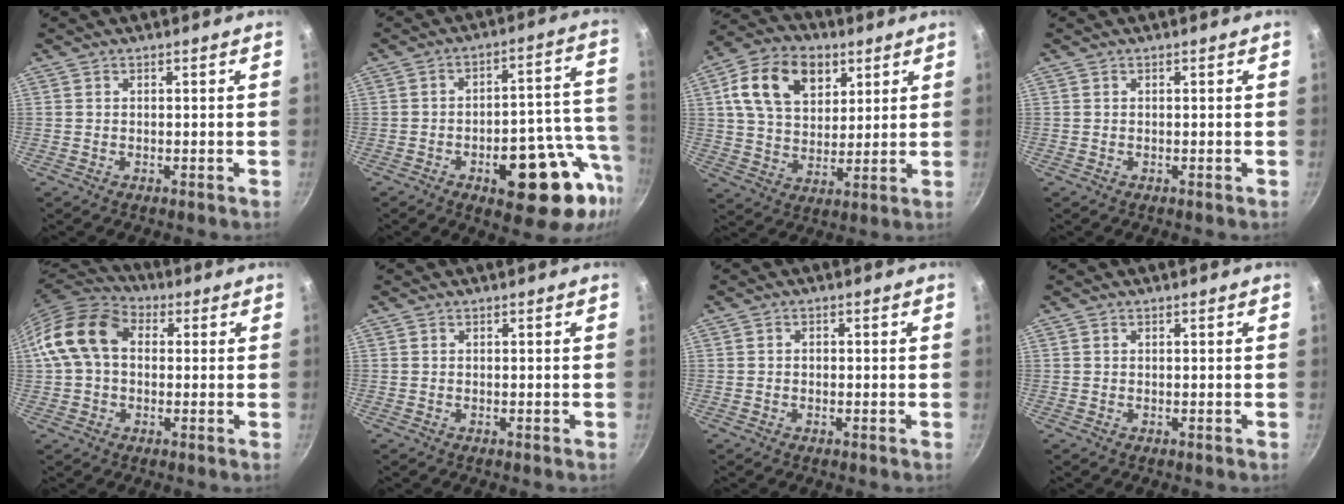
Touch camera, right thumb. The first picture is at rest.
{"total": 19.0, "force": [-7.3, 7.9, 15.6], "torque": [-0.156, 0.039, -0.096]}
{"total": 15.6, "force": [6.2, 10.7, 9.6], "torque": [-0.143, -0.009, 0.098]}
{"total": 0.0}
{"total": 12.7, "force": [1.6, 9.3, 8.6], "torque": [-0.135, 0.028, 0.012]}
{"total": 0.0}
{"total": 1.0, "force": [-0.2, 0.8, 0.5], "torque": [-0.007, 0.005, -0.004]}
{"total": 0.0}